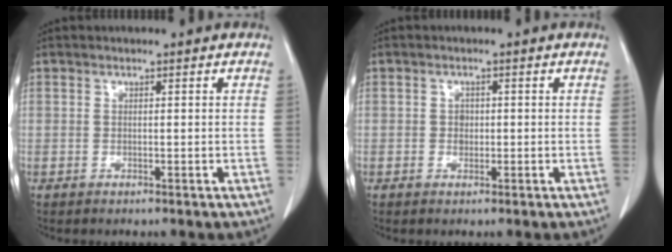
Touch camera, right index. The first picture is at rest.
{"total": 1.4, "force": [0.0, 1.2, 0.7], "torque": [-0.011, 0.002, 0.000]}